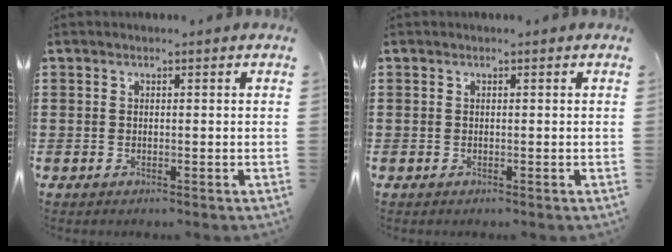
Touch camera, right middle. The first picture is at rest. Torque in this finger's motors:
{"motor_torque": [0.33, -0.64, 0.00, -0.01]}